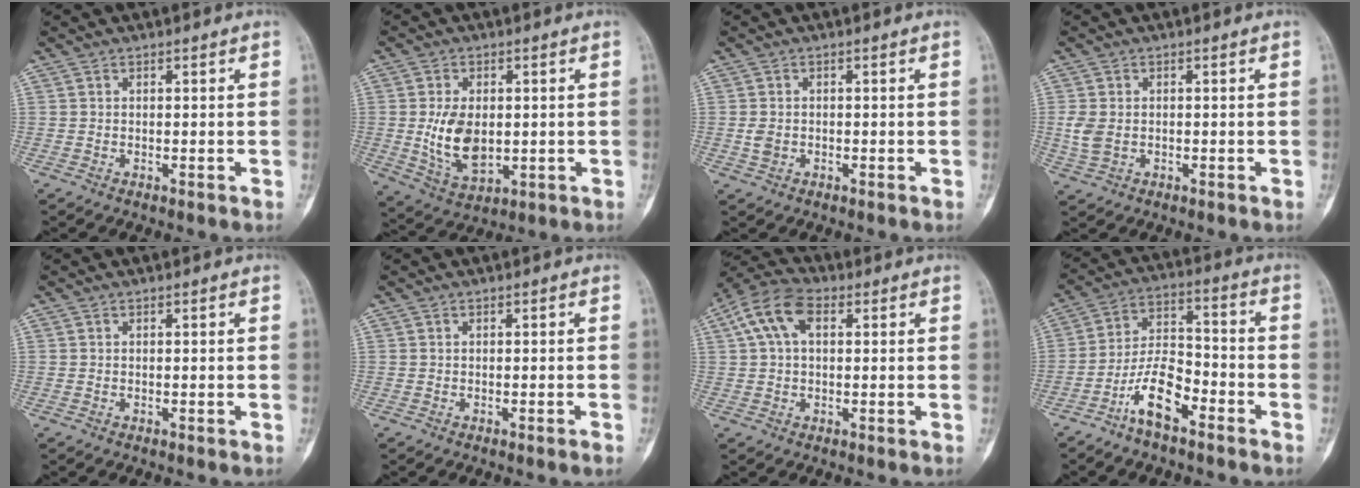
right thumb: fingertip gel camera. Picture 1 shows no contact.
{"total": 9.9, "force": [-0.3, 6.0, 7.9], "torque": [-0.133, -0.009, 0.008]}
{"total": 2.2, "force": [-0.5, 1.6, 1.3], "torque": [-0.024, 0.004, -0.009]}
{"total": 3.9, "force": [-0.4, 2.7, 2.7], "torque": [-0.063, 0.002, -0.006]}
{"total": 0.0}
{"total": 0.7, "force": [-0.5, -0.1, 0.5], "torque": [-0.007, -0.001, -0.007]}
{"total": 9.1, "force": [2.6, 5.6, 6.8], "torque": [-0.137, 0.029, 0.040]}
{"total": 10.3, "force": [-6.2, 4.3, 7.1], "torque": [-0.129, 0.055, -0.119]}